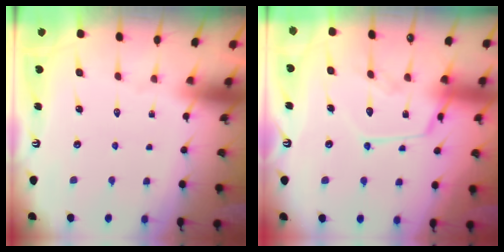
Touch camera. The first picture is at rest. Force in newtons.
{"total": 13.8, "press": 13.8, "slide": 1.2}